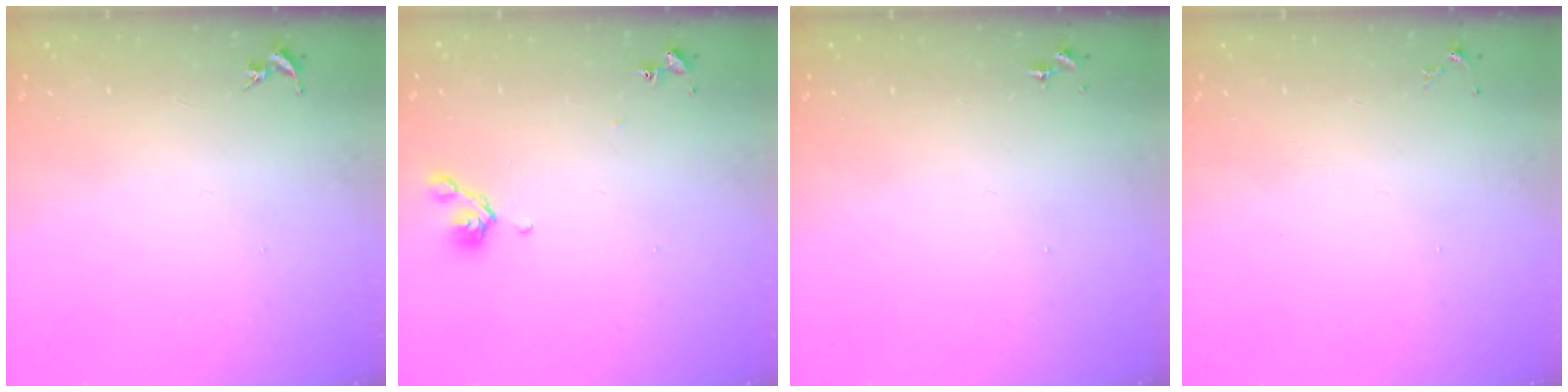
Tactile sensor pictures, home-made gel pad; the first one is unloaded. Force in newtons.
{"total": 7.1, "press": 7.0, "slide": 0.8}
{"total": 0.0}
{"total": 3.5, "press": 3.5, "slide": 0.5}